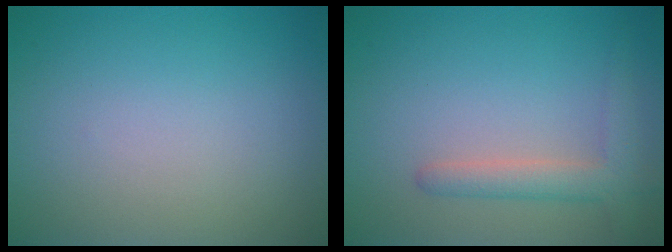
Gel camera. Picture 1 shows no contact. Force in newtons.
{"total": 2.9, "press": 2.9, "slide": 0.2}